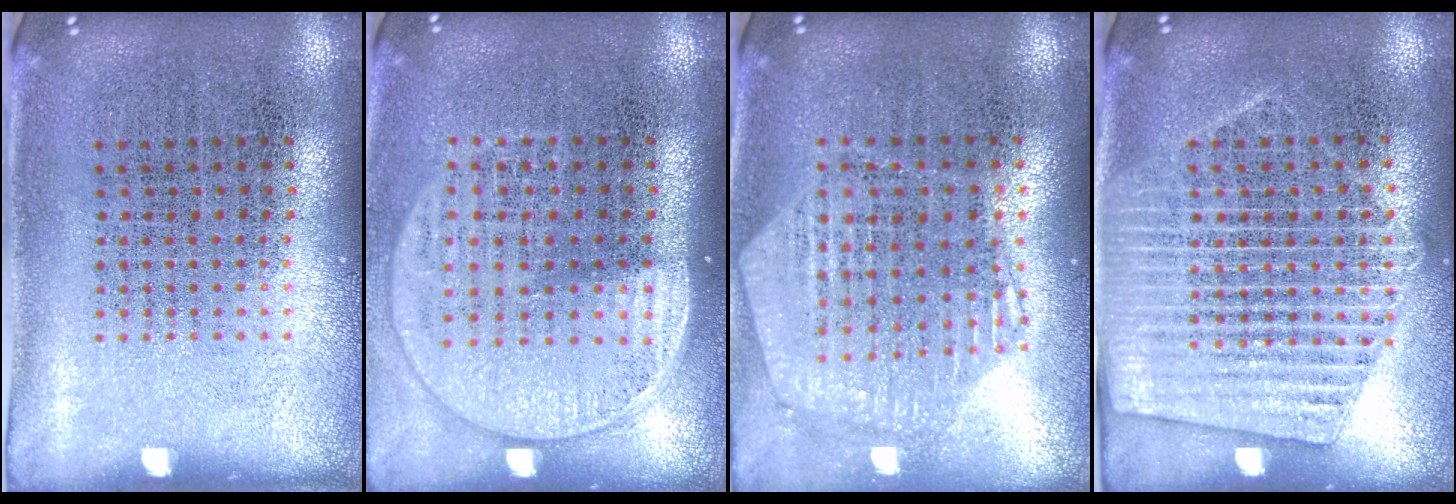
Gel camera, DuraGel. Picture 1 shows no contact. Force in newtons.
{"total": 1.5, "press": 1.3, "slide": 0.8}
{"total": 1.1, "press": 1.1, "slide": 0.2}
{"total": 2.0, "press": 1.8, "slide": 0.9}